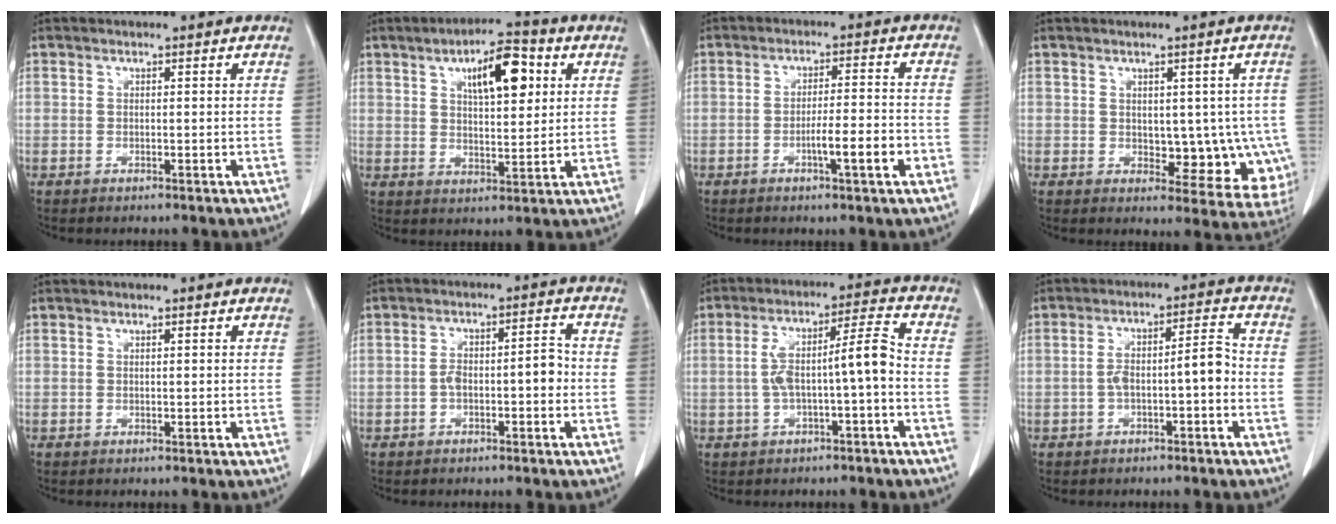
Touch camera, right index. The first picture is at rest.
{"total": 9.9, "force": [3.8, 3.2, 8.5], "torque": [-0.137, 0.014, 0.063]}
{"total": 6.4, "force": [-2.5, 0.1, 5.9], "torque": [-0.089, -0.001, -0.039]}
{"total": 9.4, "force": [-0.8, 5.4, 7.6], "torque": [-0.065, 0.007, 0.003]}
{"total": 0.0}
{"total": 5.2, "force": [-1.3, 1.8, 4.8], "torque": [-0.081, 0.025, -0.018]}
{"total": 8.3, "force": [-1.3, 0.7, 8.1], "torque": [-0.149, 0.034, -0.019]}
{"total": 6.4, "force": [-1.5, 1.3, 6.1], "torque": [-0.107, 0.029, -0.022]}